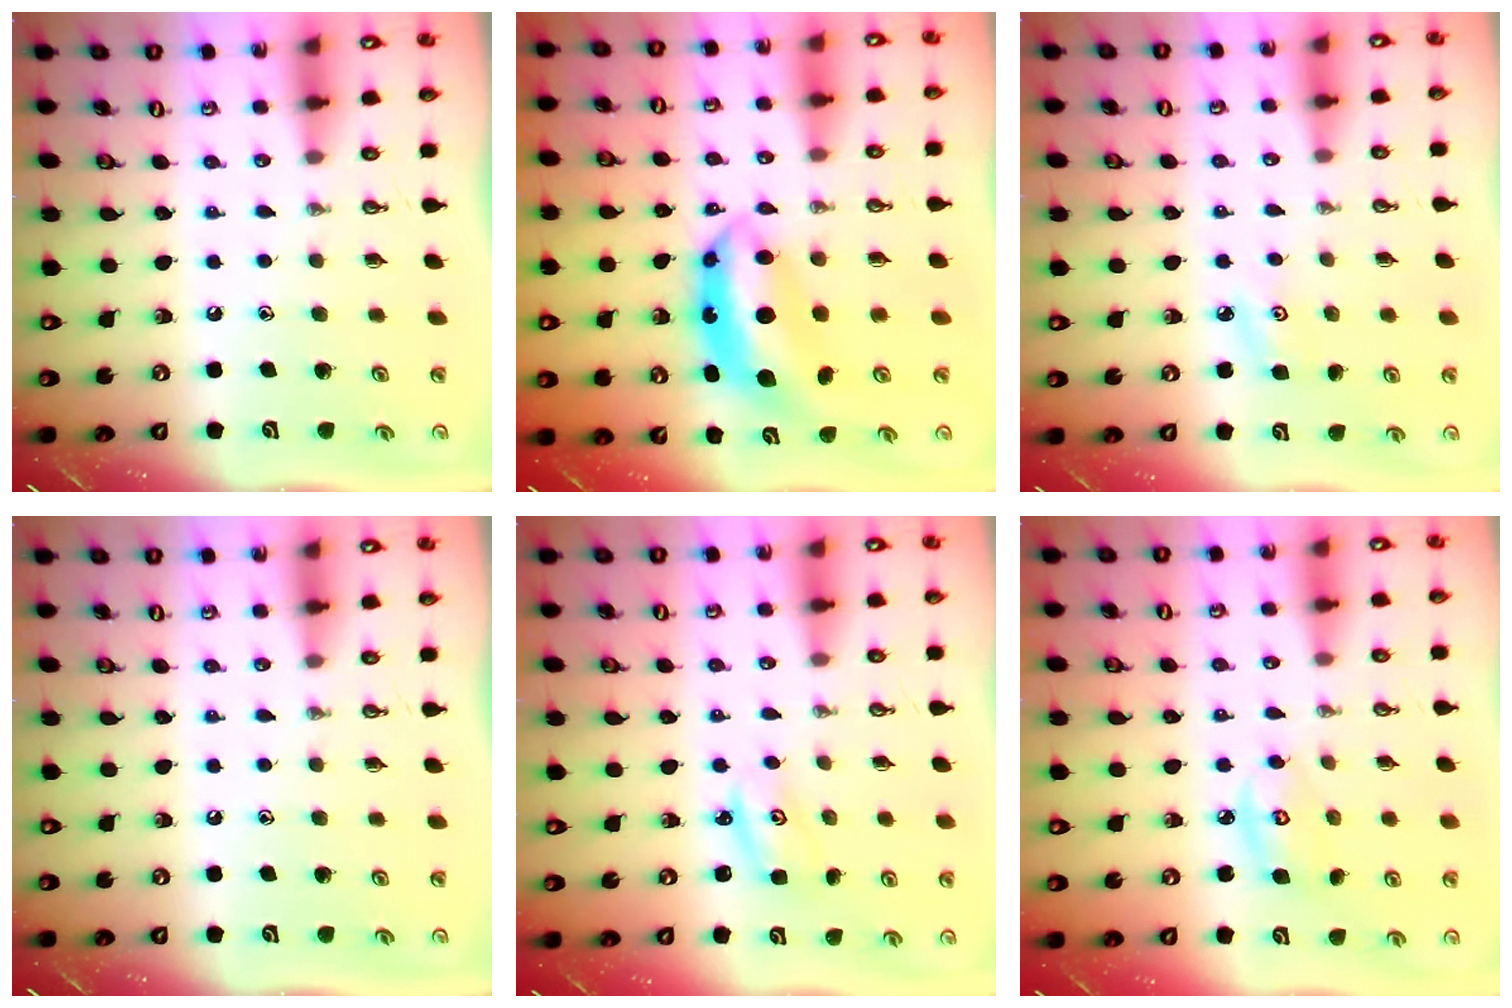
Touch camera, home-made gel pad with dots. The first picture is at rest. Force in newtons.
{"total": 8.7, "press": 8.7, "slide": 0.7}
{"total": 3.8, "press": 3.7, "slide": 0.4}
{"total": 0.0}
{"total": 2.6, "press": 2.6, "slide": 0.2}
{"total": 5.3, "press": 5.3, "slide": 0.3}